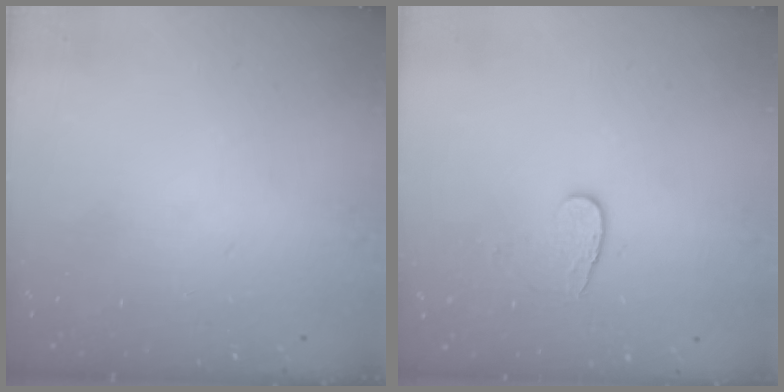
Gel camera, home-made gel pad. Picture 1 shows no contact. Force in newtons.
{"total": 5.8, "press": 5.7, "slide": 0.5}